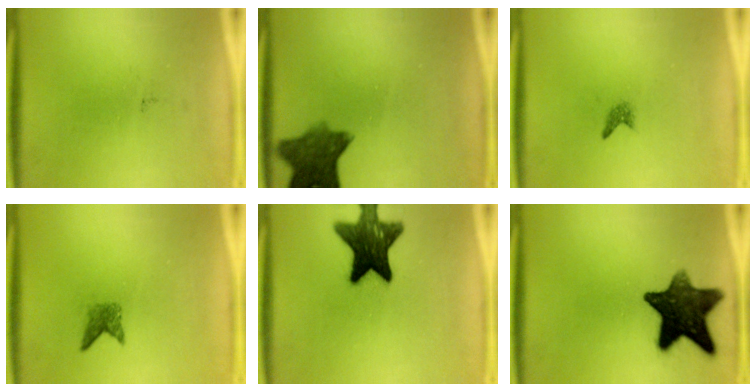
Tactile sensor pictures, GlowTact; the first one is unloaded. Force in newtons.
{"total": 8.1}
{"total": 0.9}
{"total": 1.9}
{"total": 14.5}
{"total": 13.5}